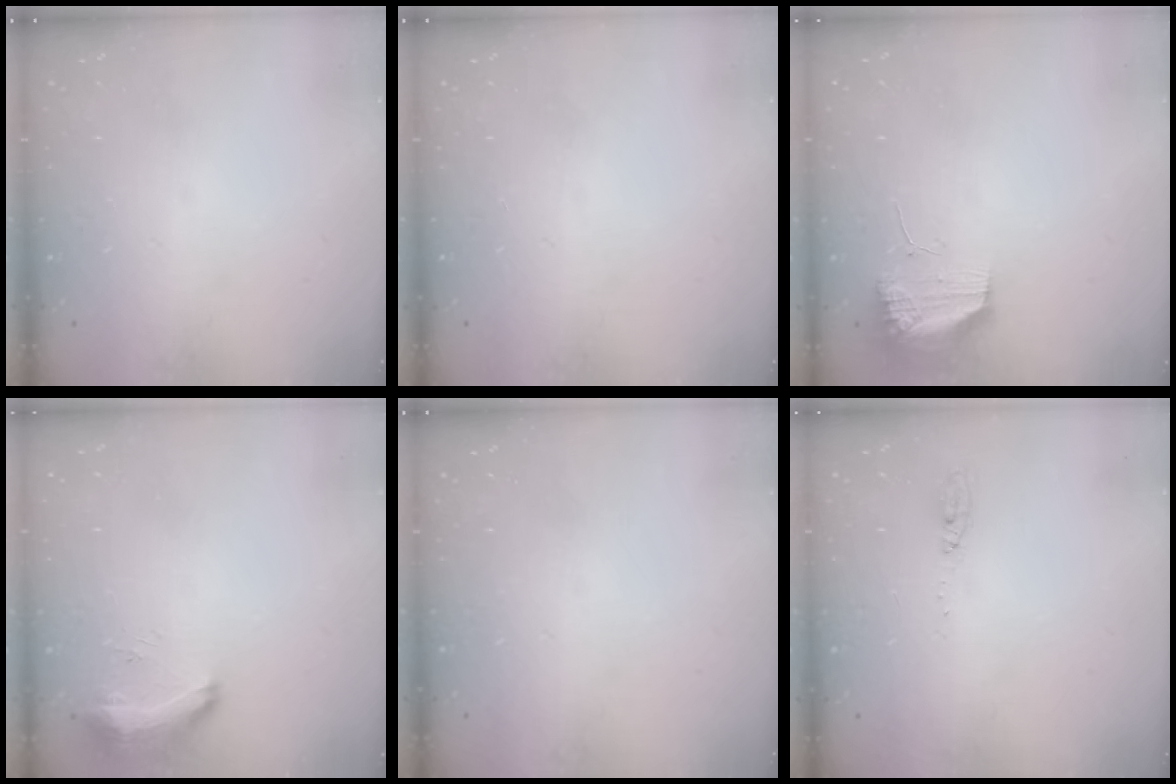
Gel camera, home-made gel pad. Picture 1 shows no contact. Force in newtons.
{"total": 0.0}
{"total": 10.3, "press": 10.2, "slide": 1.1}
{"total": 8.5, "press": 8.4, "slide": 1.5}
{"total": 0.0}
{"total": 3.6, "press": 3.4, "slide": 1.1}